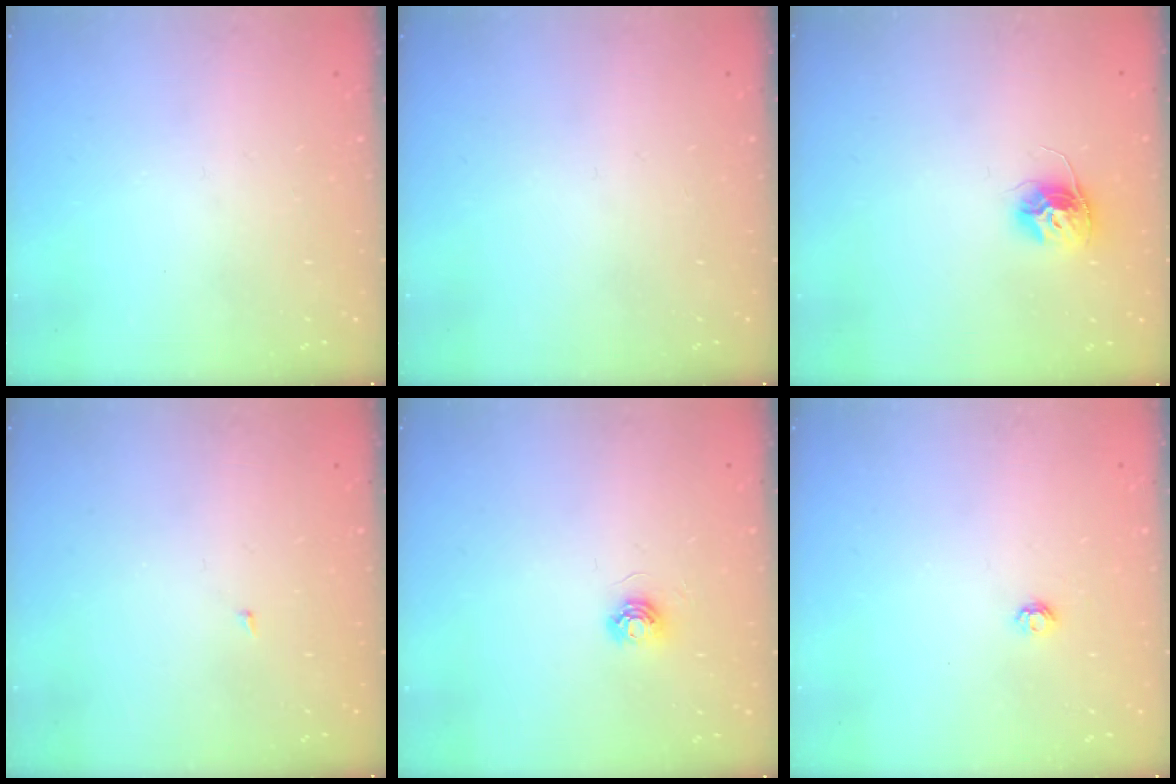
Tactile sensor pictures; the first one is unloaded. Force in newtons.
{"total": 0.0}
{"total": 10.3, "press": 10.3, "slide": 0.6}
{"total": 1.4, "press": 1.3, "slide": 0.1}
{"total": 5.0, "press": 4.9, "slide": 0.4}
{"total": 3.9, "press": 3.9, "slide": 0.5}